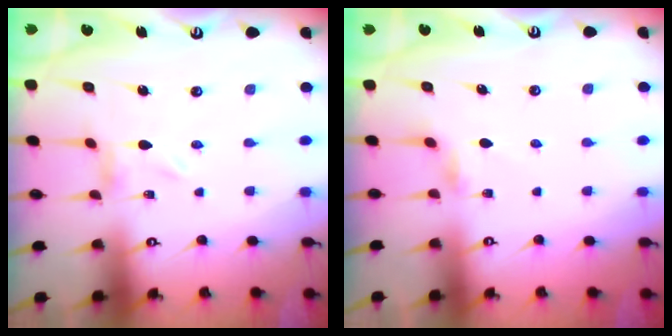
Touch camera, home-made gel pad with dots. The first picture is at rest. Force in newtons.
{"total": 2.3, "press": 2.3, "slide": 0.4}